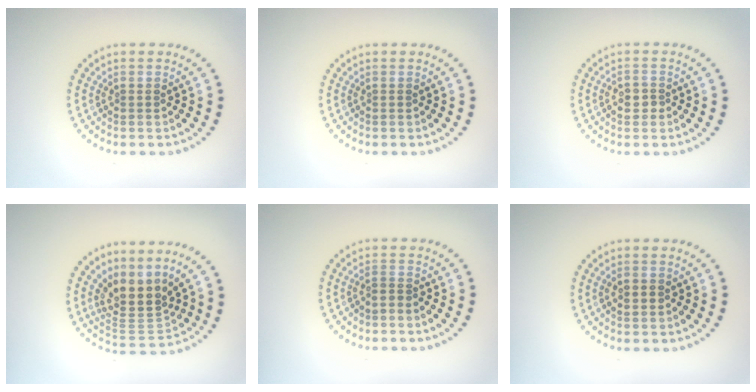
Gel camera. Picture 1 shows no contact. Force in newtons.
{"total": 0.0}
{"total": 1.6, "press": 1.6, "slide": 0.3}
{"total": 4.0, "press": 3.0, "slide": 2.7}
{"total": 0.6, "press": 0.5, "slide": 0.4}
{"total": 1.7, "press": 1.7, "slide": 0.1}